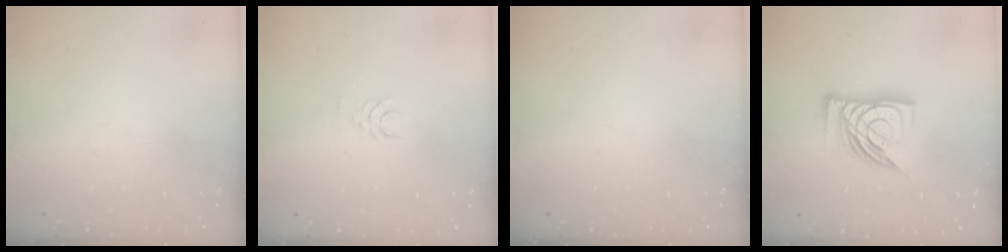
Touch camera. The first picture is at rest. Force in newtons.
{"total": 3.6, "press": 3.6, "slide": 0.3}
{"total": 0.0}
{"total": 14.0, "press": 13.9, "slide": 1.6}